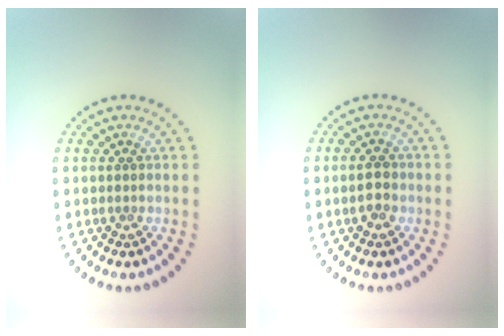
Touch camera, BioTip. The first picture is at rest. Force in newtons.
{"total": 2.0, "press": 2.0, "slide": 0.1}